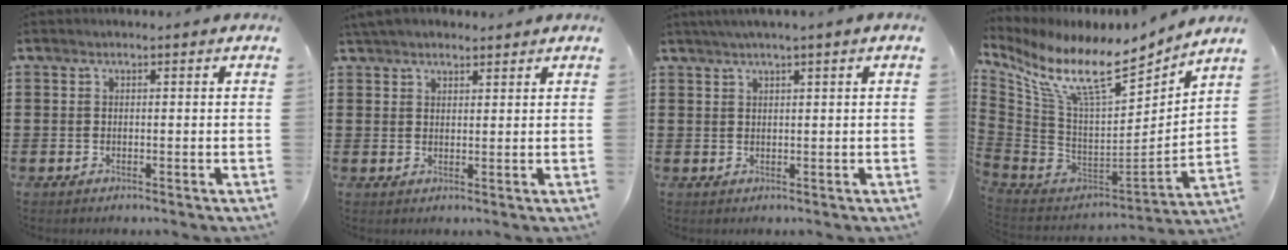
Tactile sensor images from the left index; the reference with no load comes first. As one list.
[{"total": 2.9, "force": [2.7, 0.8, 0.8], "torque": [-0.024, 0.001, 0.053]}, {"total": 1.7, "force": [1.1, -0.3, 1.2], "torque": [-0.023, -0.002, 0.021]}, {"total": 12.8, "force": [9.1, 2.5, 8.7], "torque": [-0.211, -0.074, 0.151]}]